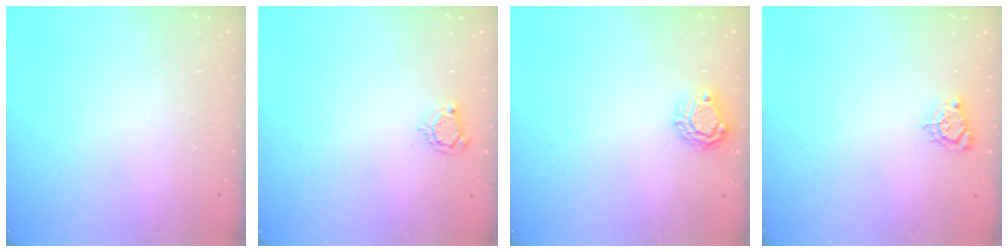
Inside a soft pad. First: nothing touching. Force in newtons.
{"total": 3.8, "press": 3.8, "slide": 0.3}
{"total": 6.7, "press": 6.6, "slide": 0.4}
{"total": 5.6, "press": 5.5, "slide": 0.5}